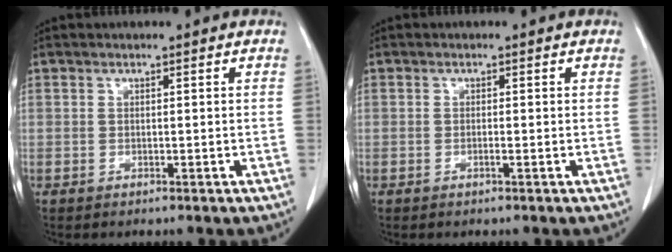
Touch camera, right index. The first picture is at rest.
{"total": 0.6, "force": [-0.3, -0.1, 0.6], "torque": [-0.013, -0.001, -0.005]}